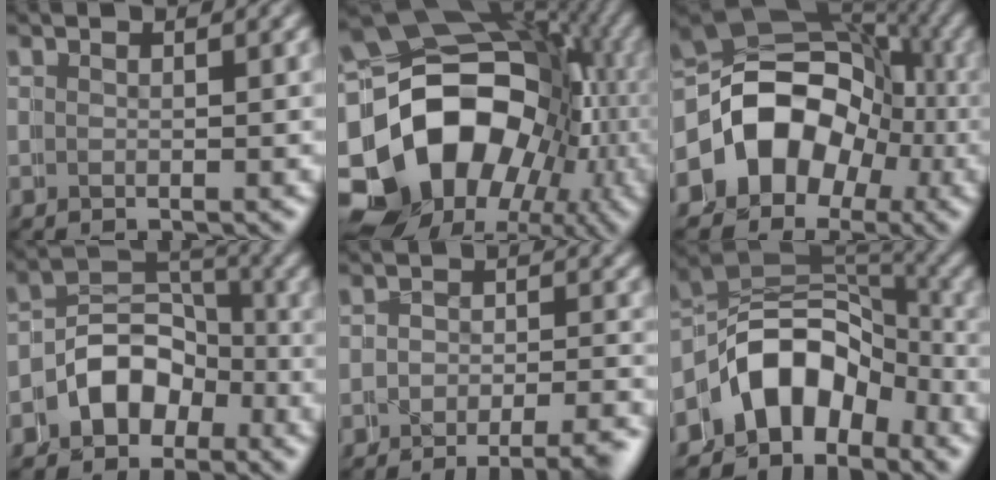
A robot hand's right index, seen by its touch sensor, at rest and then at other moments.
{"total": 26.7, "force": [-3.0, 21.3, 15.7], "torque": [-0.286, -0.070, -0.043]}
{"total": 15.3, "force": [0.1, 13.1, 8.0], "torque": [-0.160, -0.017, -0.008]}
{"total": 4.4, "force": [-2.2, 3.6, 1.1], "torque": [-0.013, 0.001, -0.051]}
{"total": 5.9, "force": [-5.5, 1.6, 1.2], "torque": [0.004, -0.002, -0.095]}
{"total": 9.0, "force": [-2.4, 7.2, 4.8], "torque": [-0.103, -0.023, -0.044]}